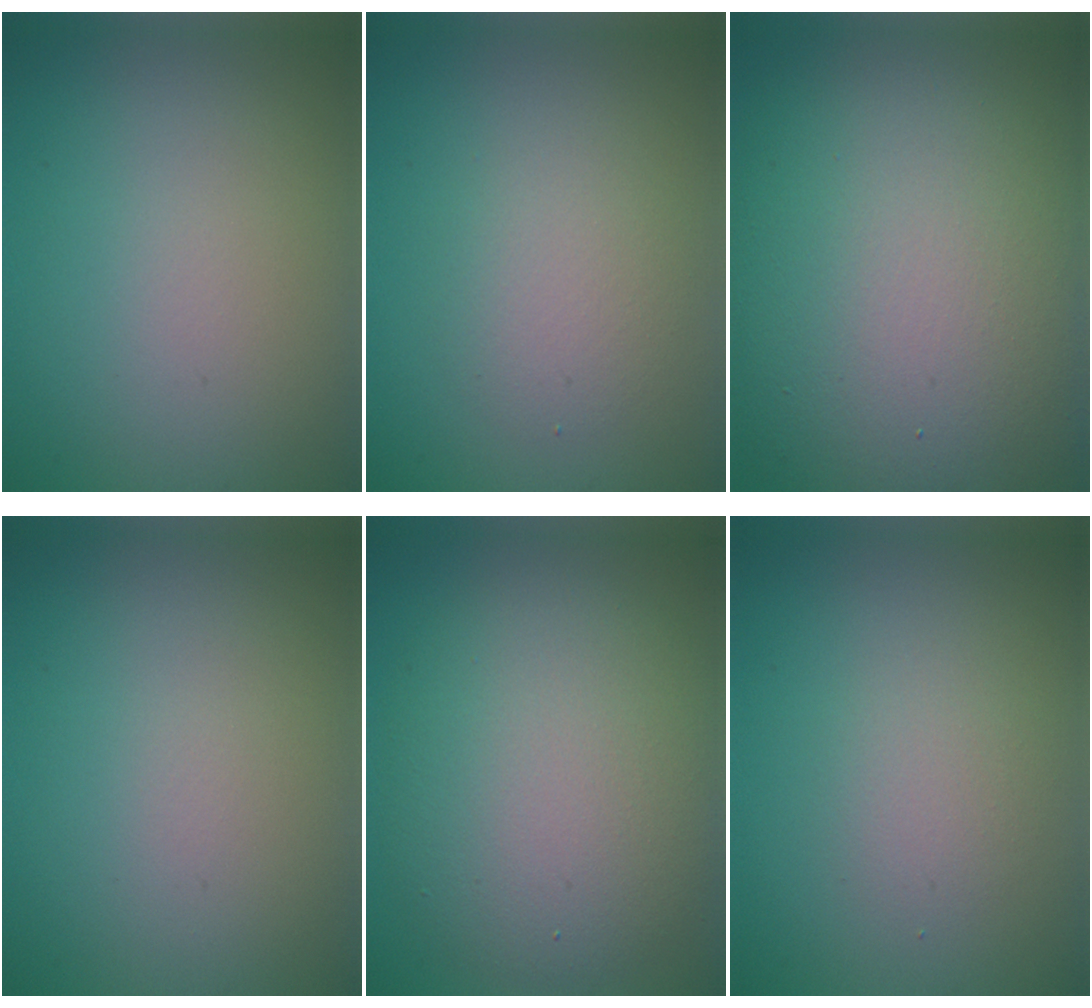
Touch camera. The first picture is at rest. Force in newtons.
{"total": 2.6, "press": 2.6, "slide": 0.2}
{"total": 15.1, "press": 15.1, "slide": 1.0}
{"total": 0.0}
{"total": 8.4, "press": 8.4, "slide": 0.5}
{"total": 1.6, "press": 1.6, "slide": 0.0}